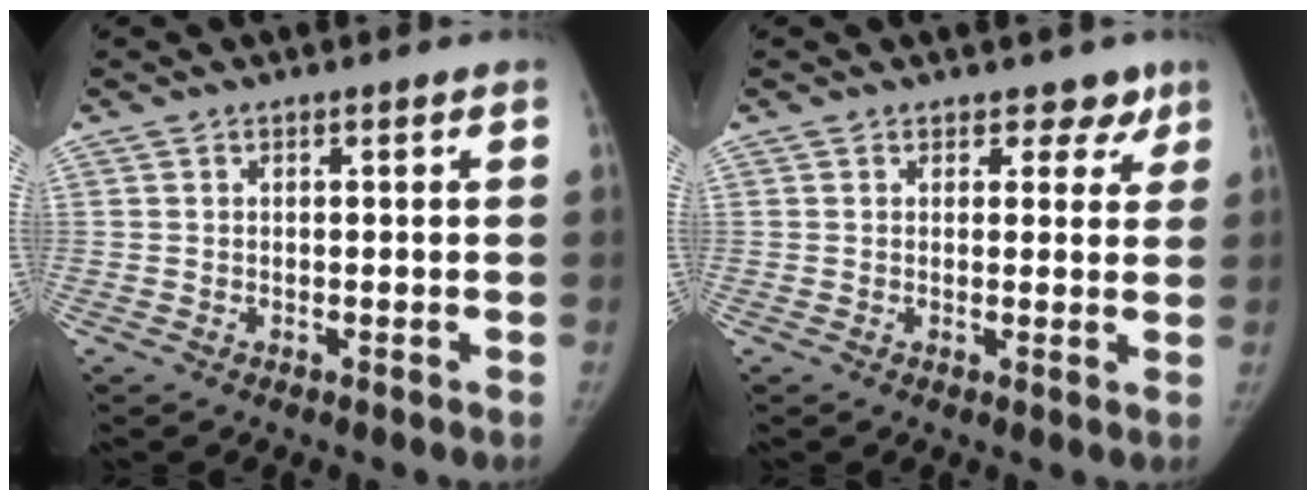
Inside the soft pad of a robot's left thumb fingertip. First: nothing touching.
{"total": 3.6, "force": [2.5, 2.5, 0.7], "torque": [0.030, -0.011, 0.024]}